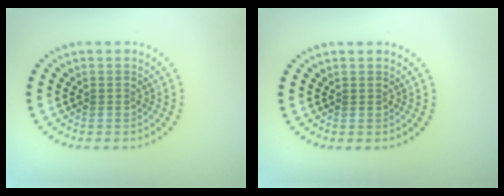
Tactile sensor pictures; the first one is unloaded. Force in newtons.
{"total": 0.0}